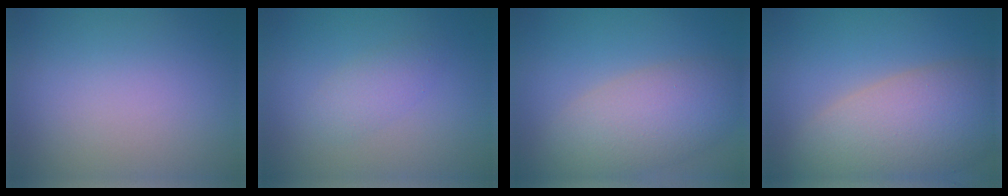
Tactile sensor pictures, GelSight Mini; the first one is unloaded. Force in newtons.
{"total": 1.7, "press": 1.7, "slide": 0.1}
{"total": 6.2, "press": 6.2, "slide": 0.3}
{"total": 9.7, "press": 9.6, "slide": 0.9}